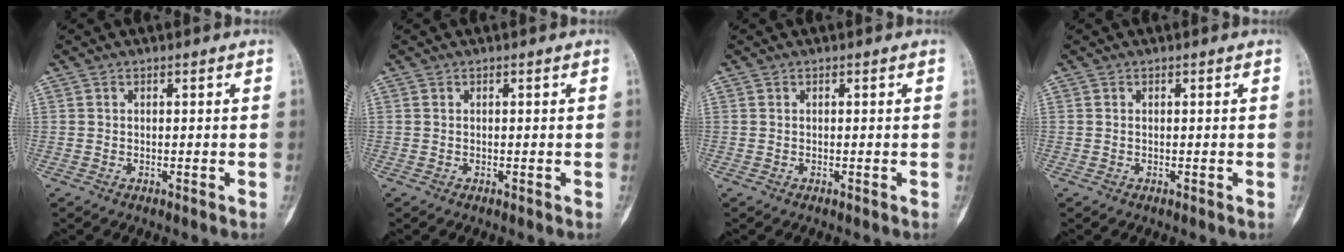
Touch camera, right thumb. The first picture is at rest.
{"total": 0.0}
{"total": 0.0}
{"total": 0.0}